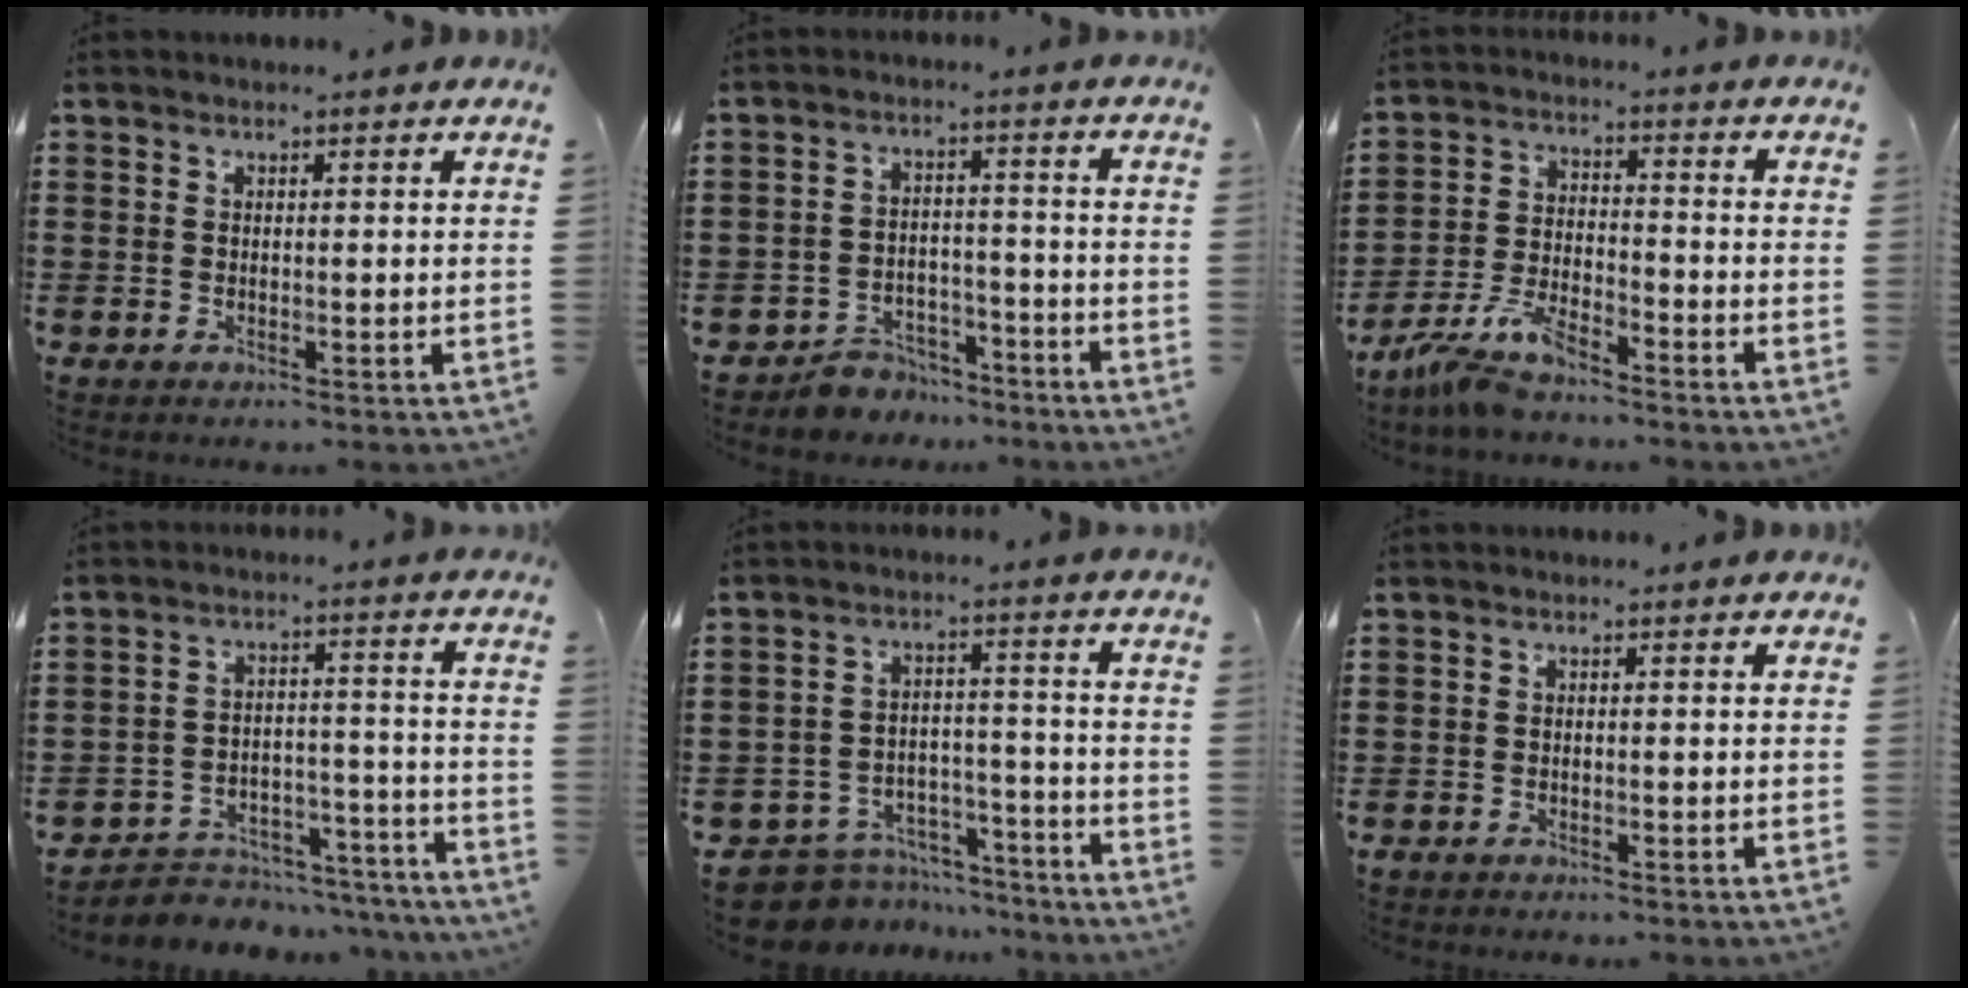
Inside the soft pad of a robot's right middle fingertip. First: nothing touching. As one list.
[{"total": 5.3, "force": [-5.1, 1.4, 0.1], "torque": [-0.003, 0.016, -0.103]}, {"total": 6.8, "force": [-5.9, 1.4, 3.2], "torque": [-0.085, -0.006, -0.118]}, {"total": 4.7, "force": [-4.4, 1.6, 0.4], "torque": [-0.011, 0.013, -0.092]}, {"total": 7.3, "force": [-6.9, 2.3, 0.8], "torque": [-0.022, 0.019, -0.138]}, {"total": 1.0, "force": [-0.9, 0.3, 0.0], "torque": [-0.002, 0.002, -0.021]}]